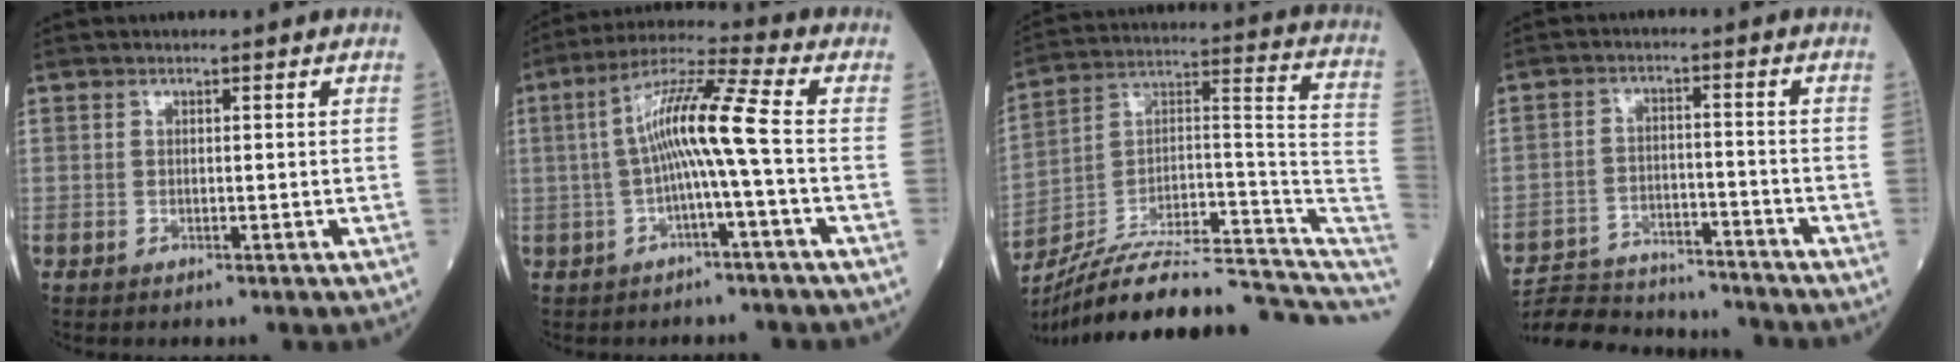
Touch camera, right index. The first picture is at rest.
{"total": 9.5, "force": [-0.7, -0.9, 9.5], "torque": [-0.177, 0.027, -0.015]}
{"total": 24.3, "force": [-21.4, 3.9, 10.8], "torque": [-0.129, 0.042, -0.329]}
{"total": 13.9, "force": [-13.4, 2.3, 2.6], "torque": [-0.046, 0.016, -0.205]}